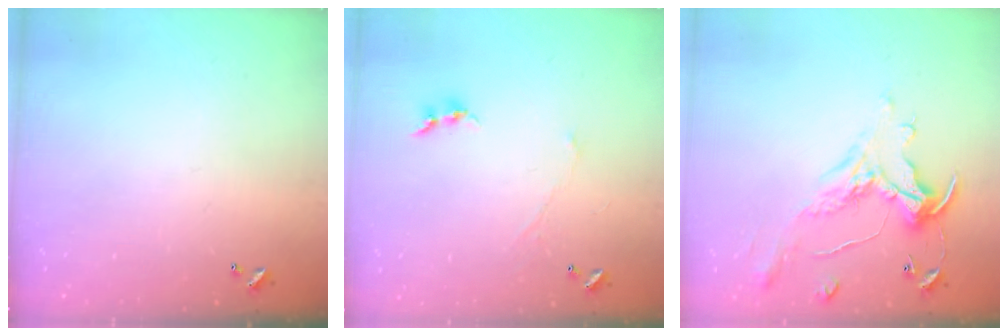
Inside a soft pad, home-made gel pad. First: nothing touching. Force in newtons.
{"total": 0.0}
{"total": 1.7, "press": 1.2, "slide": 1.1}